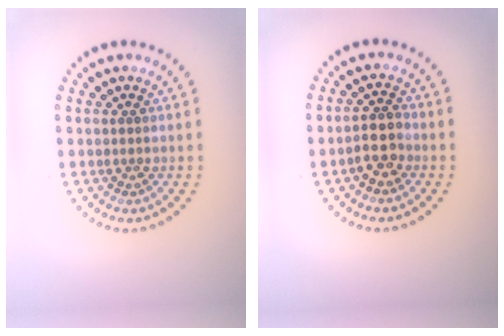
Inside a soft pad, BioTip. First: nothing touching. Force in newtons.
{"total": 2.7, "press": 2.5, "slide": 1.0}